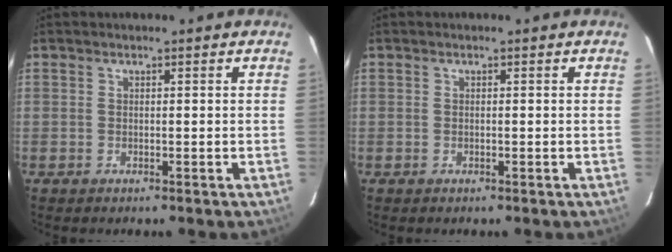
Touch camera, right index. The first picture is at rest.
{"total": 0.0}